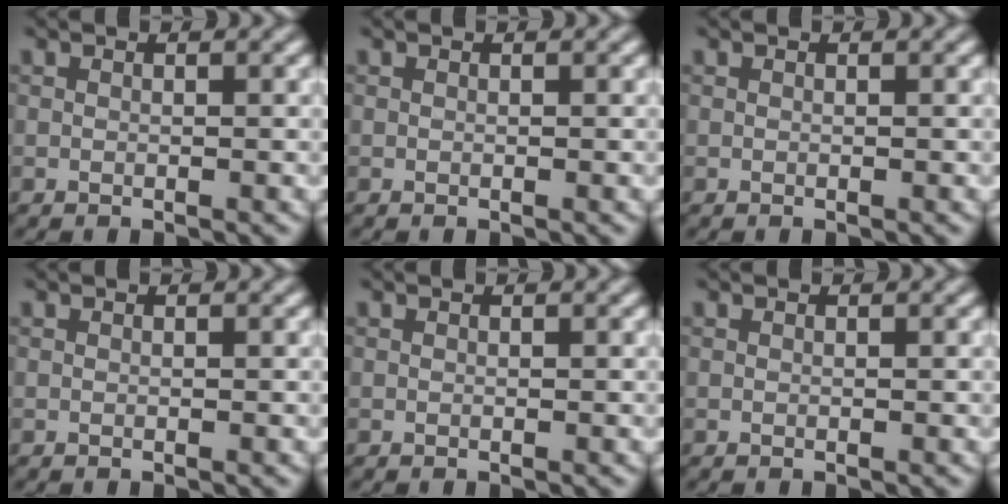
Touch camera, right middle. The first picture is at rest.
{"total": 0.0}
{"total": 0.0}
{"total": 0.0}
{"total": 0.0}
{"total": 0.0}